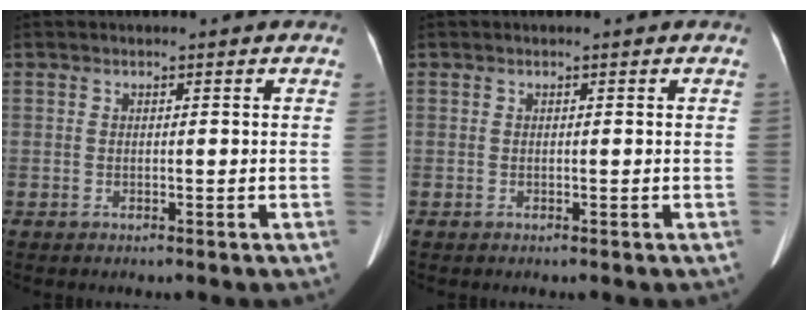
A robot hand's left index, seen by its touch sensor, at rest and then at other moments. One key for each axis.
{"total": 0.0}